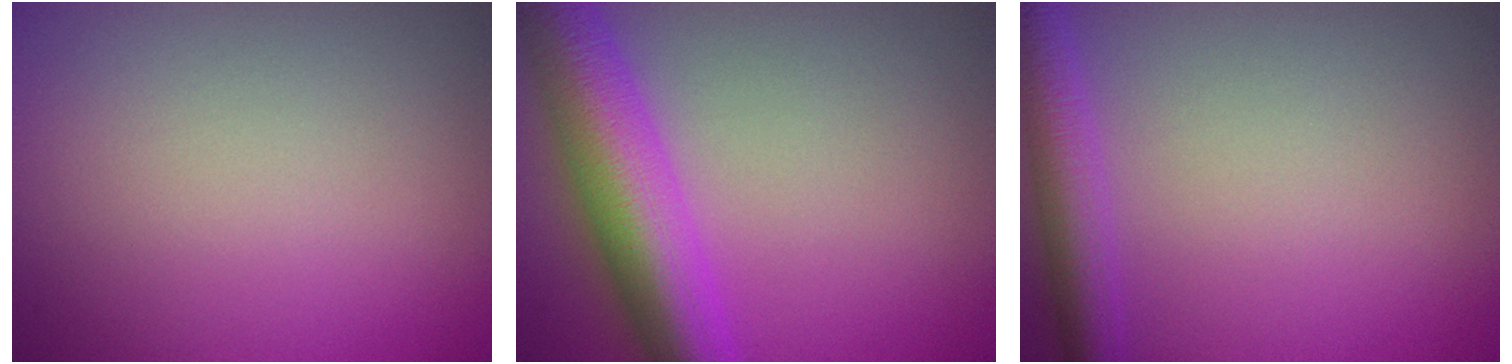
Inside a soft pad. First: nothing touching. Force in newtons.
{"total": 8.9, "press": 8.9, "slide": 0.2}
{"total": 3.9, "press": 3.9, "slide": 0.1}